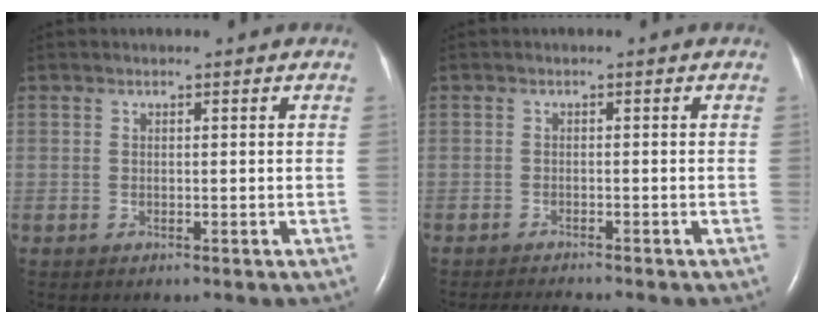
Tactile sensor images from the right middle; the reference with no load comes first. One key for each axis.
{"total": 3.8, "fx": -3.6, "fy": -0.1, "fz": 1.3, "tx": -0.023, "ty": -0.014, "tz": -0.054}